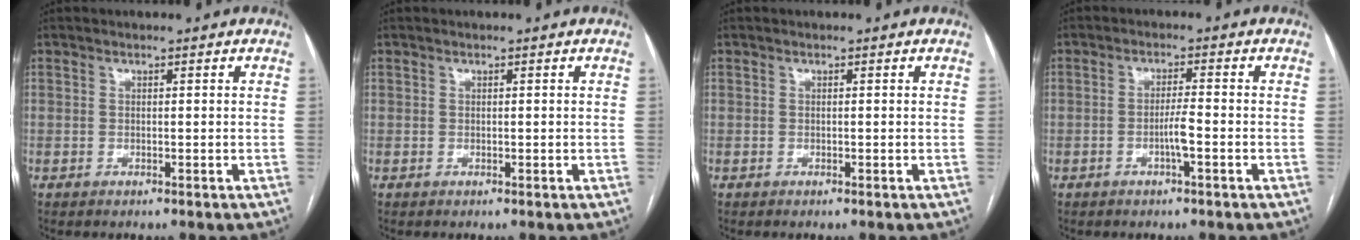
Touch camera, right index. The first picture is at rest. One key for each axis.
{"total": 0.0}
{"total": 0.0}
{"total": 3.0, "fx": -1.2, "fy": -0.1, "fz": 2.8, "tx": -0.051, "ty": -0.001, "tz": -0.023}